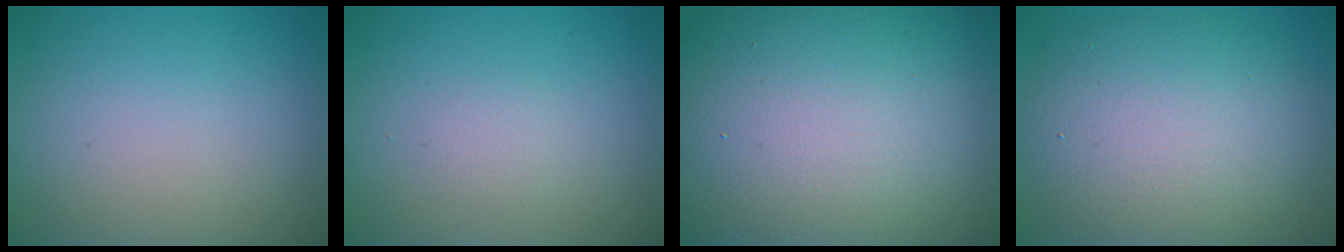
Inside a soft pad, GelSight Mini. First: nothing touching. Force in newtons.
{"total": 1.0, "press": 1.0, "slide": 0.0}
{"total": 23.0, "press": 22.9, "slide": 1.0}
{"total": 10.1, "press": 10.1, "slide": 0.8}